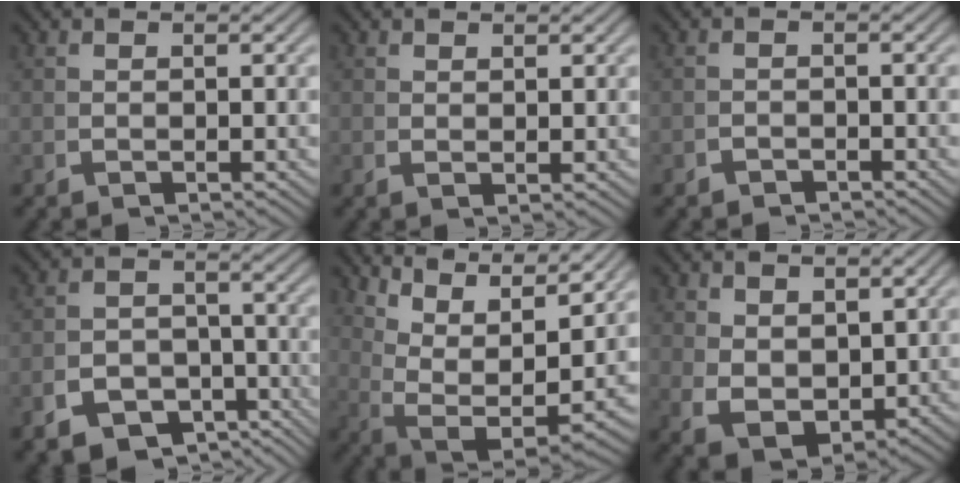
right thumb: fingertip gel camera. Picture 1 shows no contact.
{"total": 0.9, "force": [0.9, -0.1, 0.3], "torque": [-0.002, 0.001, 0.019]}
{"total": 1.4, "force": [-1.4, 0.0, -0.2], "torque": [0.009, -0.005, -0.023]}
{"total": 11.3, "force": [-6.8, 8.2, 3.6], "torque": [-0.063, -0.045, -0.101]}
{"total": 14.8, "force": [2.5, 9.9, 10.7], "torque": [-0.220, -0.050, 0.058]}
{"total": 6.5, "force": [-0.2, 4.9, 4.3], "torque": [-0.101, -0.038, 0.021]}